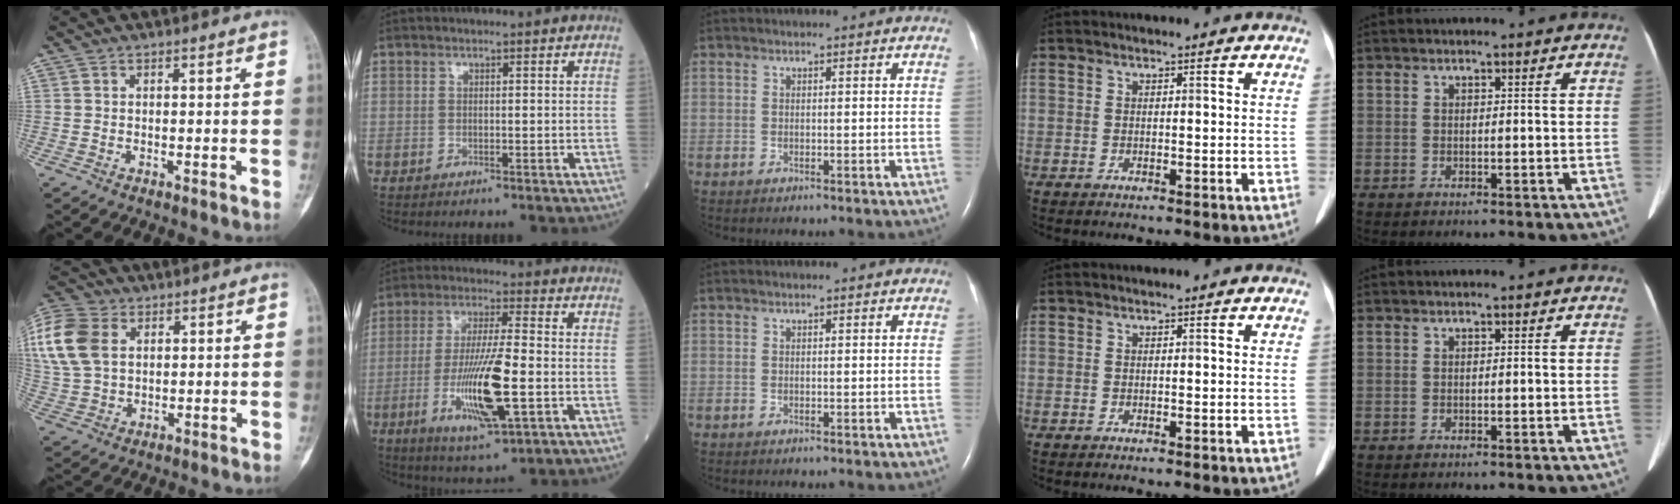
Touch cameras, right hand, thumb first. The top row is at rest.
{"thumb": {"total": 14.1, "force": [4.1, 9.9, 9.2], "torque": [-0.200, 0.003, 0.080]}, "index": {"total": 14.1, "force": [-3.7, 2.3, 13.4], "torque": [-0.262, -0.014, -0.062]}}